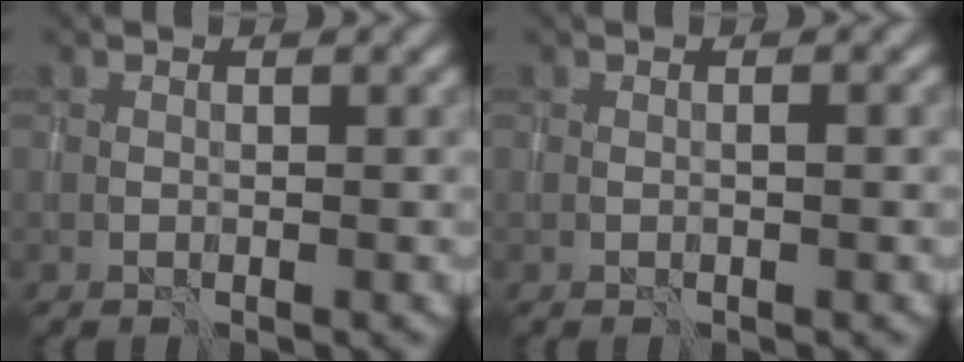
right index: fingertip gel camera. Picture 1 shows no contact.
{"total": 0.7, "force": [0.0, 0.0, 0.7], "torque": [-0.013, 0.001, -0.003]}